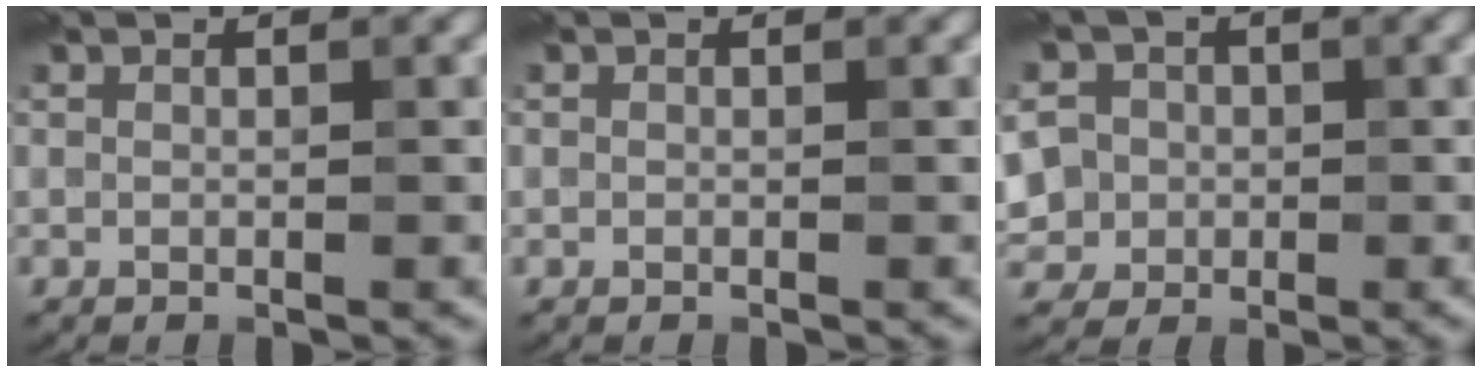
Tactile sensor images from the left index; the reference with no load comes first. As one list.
[{"total": 0.0}, {"total": 7.9, "force": [-0.4, 7.2, 3.3], "torque": [-0.069, 0.025, -0.043]}]